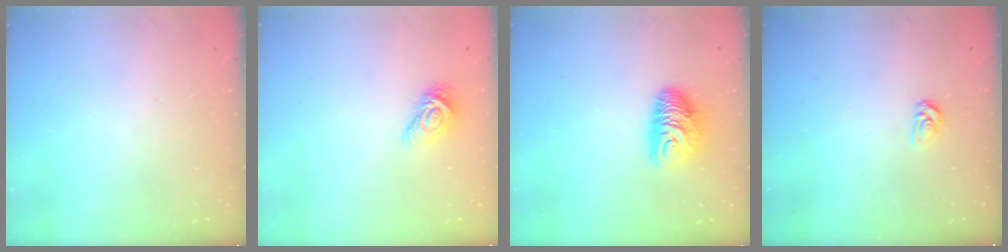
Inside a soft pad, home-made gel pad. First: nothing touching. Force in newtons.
{"total": 9.4, "press": 9.4, "slide": 0.5}
{"total": 10.0, "press": 10.0, "slide": 0.5}
{"total": 3.4, "press": 3.4, "slide": 0.4}